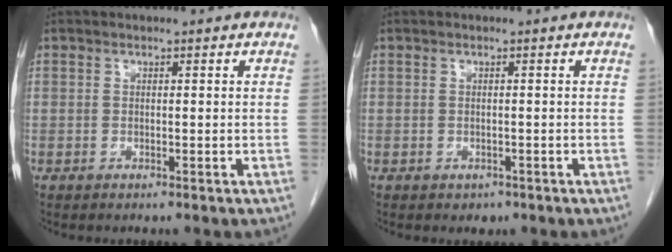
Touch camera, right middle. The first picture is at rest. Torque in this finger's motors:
{"motor_torque": [0.31, 0.01, -0.01, -0.01]}